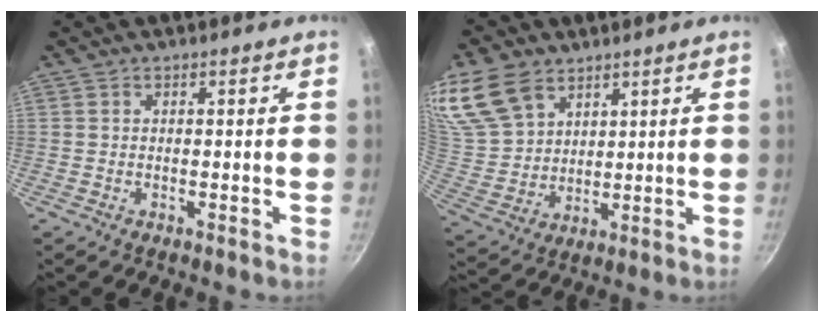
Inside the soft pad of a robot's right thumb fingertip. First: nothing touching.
{"total": 14.0, "force": [8.8, 9.0, 6.3], "torque": [-0.124, -0.020, 0.188]}